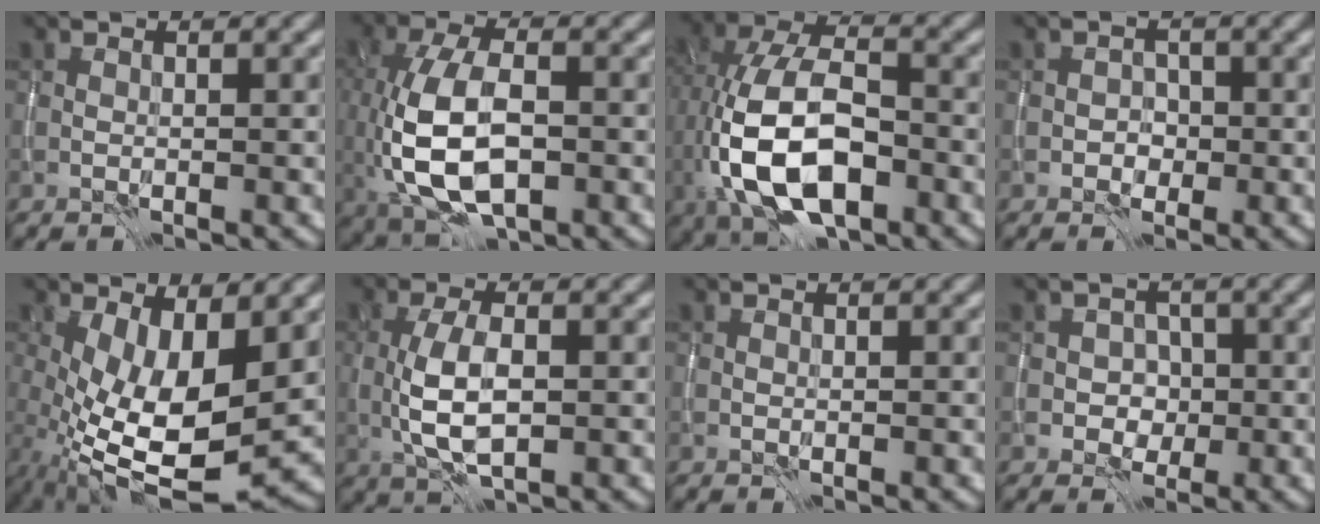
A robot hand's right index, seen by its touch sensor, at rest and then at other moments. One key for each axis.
{"total": 9.9, "fx": -1.3, "fy": 5.6, "fz": 8.1, "tx": -0.177, "ty": -0.017, "tz": -0.014}
{"total": 11.7, "fx": -3.6, "fy": 6.3, "fz": 9.2, "tx": -0.181, "ty": -0.004, "tz": -0.068}
{"total": 1.6, "fx": -0.6, "fy": 1.4, "fz": 0.5, "tx": -0.002, "ty": -0.002, "tz": -0.010}
{"total": 10.7, "fx": -0.6, "fy": 4.4, "fz": 9.8, "tx": -0.180, "ty": -0.022, "tz": -0.003}
{"total": 5.2, "fx": -0.2, "fy": 2.3, "fz": 4.6, "tx": -0.103, "ty": -0.003, "tz": 0.000}
{"total": 0.0}
{"total": 2.2, "fx": -0.4, "fy": 2.0, "fz": 0.6, "tx": -0.003, "ty": -0.001, "tz": -0.012}